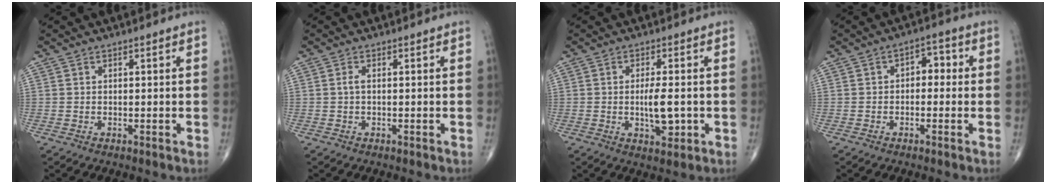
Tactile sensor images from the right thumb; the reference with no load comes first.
{"total": 1.0, "force": [-0.1, 0.3, 0.9], "torque": [-0.021, 0.000, -0.003]}
{"total": 5.5, "force": [-0.7, 2.0, 5.1], "torque": [-0.085, -0.006, -0.007]}
{"total": 4.2, "force": [0.0, 2.7, 3.1], "torque": [-0.019, 0.019, -0.011]}